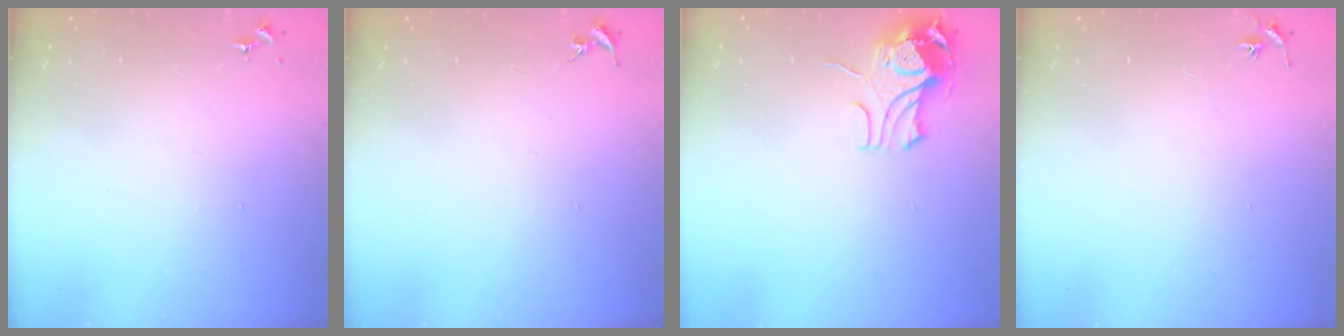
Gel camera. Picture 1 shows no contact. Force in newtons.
{"total": 0.0}
{"total": 10.8, "press": 10.8, "slide": 1.2}
{"total": 2.9, "press": 2.9, "slide": 0.3}